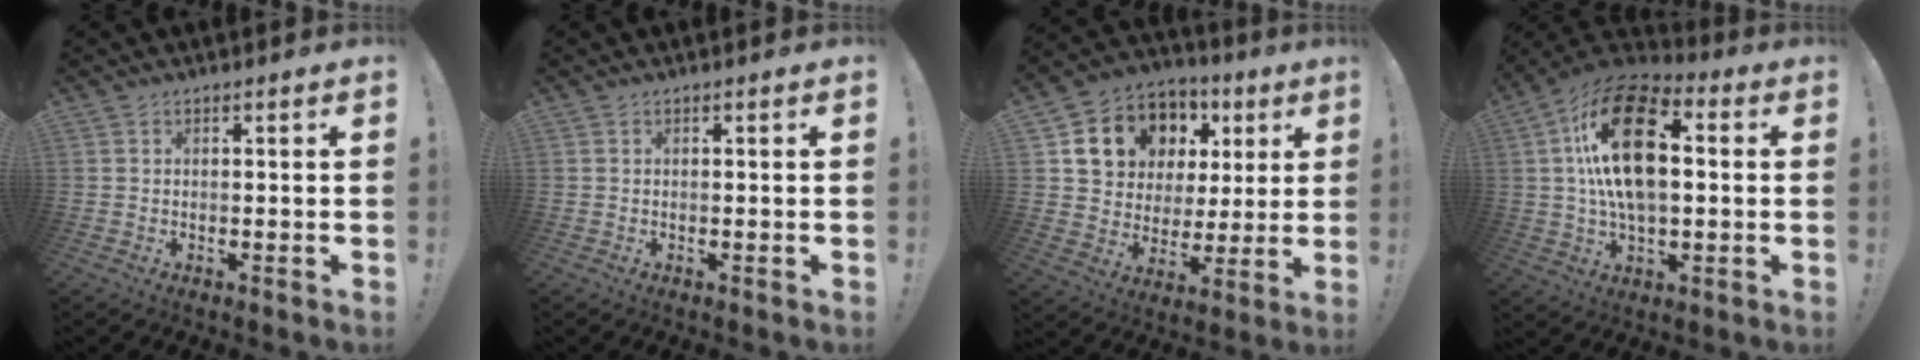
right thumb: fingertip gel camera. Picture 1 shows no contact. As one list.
[{"total": 0.0}, {"total": 13.3, "force": [6.5, 10.7, 4.5], "torque": [-0.069, -0.039, 0.141]}, {"total": 22.3, "force": [3.2, 12.8, 18.0], "torque": [-0.320, 0.007, 0.052]}]